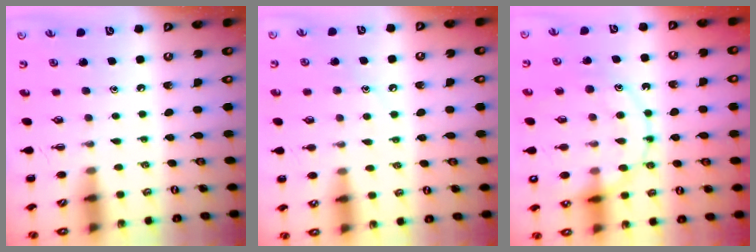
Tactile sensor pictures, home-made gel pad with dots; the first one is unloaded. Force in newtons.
{"total": 6.6, "press": 6.4, "slide": 1.6}
{"total": 15.4, "press": 15.4, "slide": 1.5}